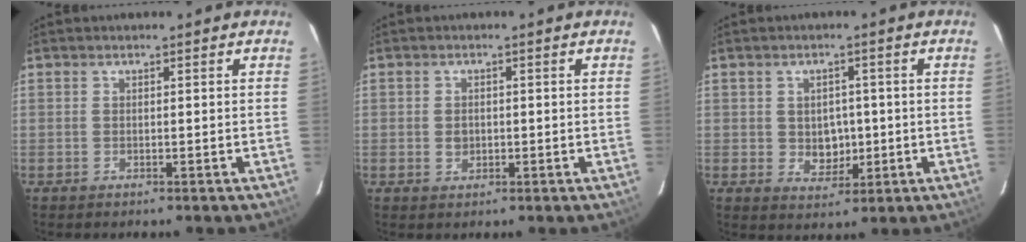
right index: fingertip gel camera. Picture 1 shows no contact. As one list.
[{"total": 2.1, "force": [-0.3, 1.8, 1.0], "torque": [-0.017, 0.003, -0.004]}, {"total": 4.8, "force": [-0.2, 4.2, 2.4], "torque": [-0.042, 0.003, 0.007]}]